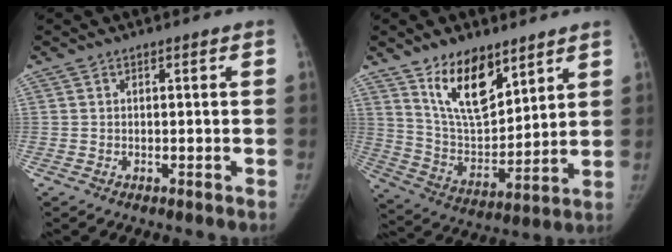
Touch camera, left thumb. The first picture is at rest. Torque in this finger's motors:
{"motor_torque": [0.51, -0.10, 1.71, -1.06, 0.35]}